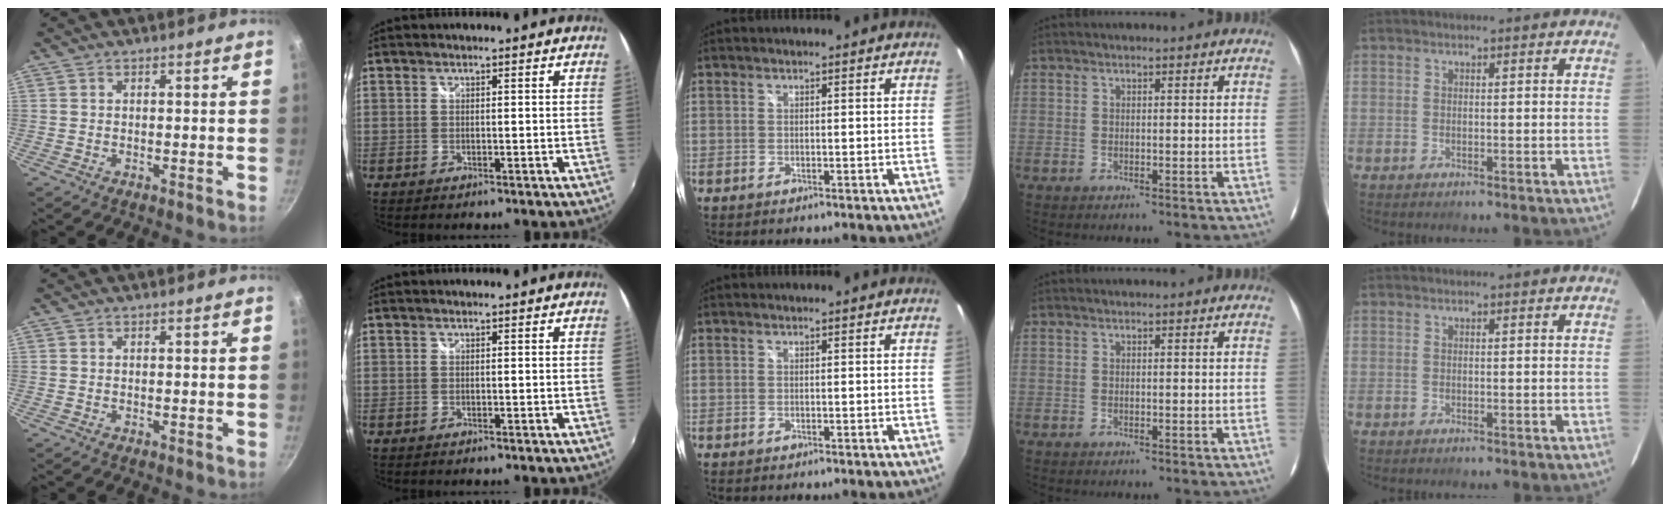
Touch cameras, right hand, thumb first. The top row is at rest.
{}